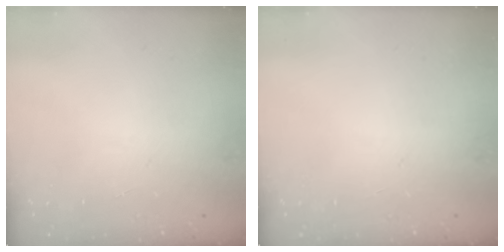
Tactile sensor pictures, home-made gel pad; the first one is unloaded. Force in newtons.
{"total": 0.0}